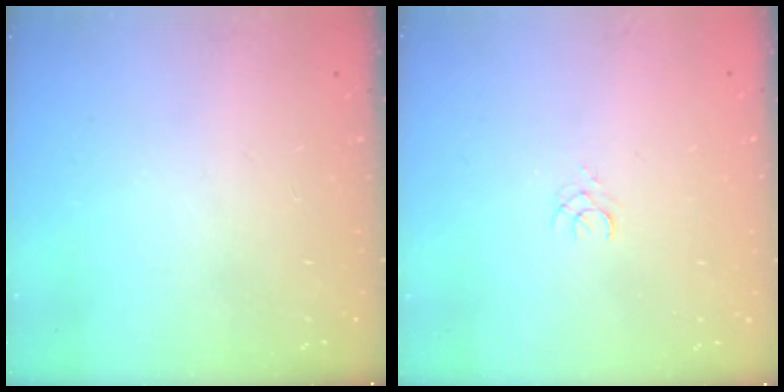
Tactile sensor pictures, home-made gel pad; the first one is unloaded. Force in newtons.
{"total": 1.5, "press": 1.5, "slide": 0.2}